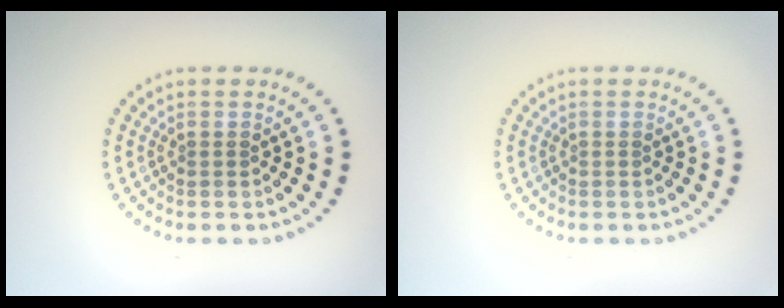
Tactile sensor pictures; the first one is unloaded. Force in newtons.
{"total": 0.0}